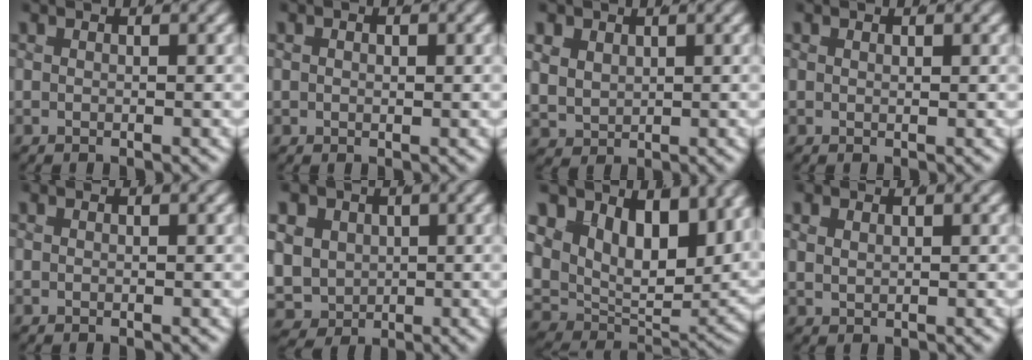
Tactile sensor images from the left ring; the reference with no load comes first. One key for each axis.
{"total": 0.9, "fx": -0.1, "fy": 0.8, "fz": 0.5, "tx": -0.014, "ty": -0.007, "tz": 0.001}
{"total": 4.9, "fx": -0.1, "fy": 4.5, "fz": 1.7, "tx": -0.079, "ty": -0.029, "tz": 0.007}
{"total": 0.0}
{"total": 0.0}
{"total": 10.6, "fx": -2.7, "fy": 9.8, "fz": 3.2, "tx": -0.119, "ty": -0.066, "tz": -0.038}
{"total": 13.3, "fx": 2.2, "fy": 9.8, "fz": 8.7, "tx": -0.161, "ty": -0.024, "tz": 0.027}
{"total": 1.6, "fx": 0.5, "fy": 1.4, "fz": 0.6, "tx": -0.027, "ty": -0.007, "tz": 0.012}